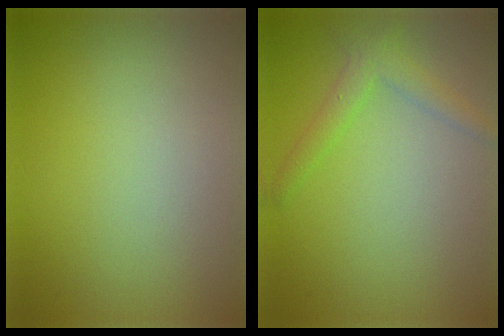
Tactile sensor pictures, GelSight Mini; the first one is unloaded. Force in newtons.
{"total": 2.2, "press": 2.2, "slide": 0.0}